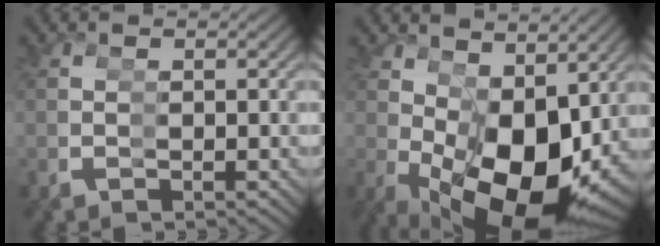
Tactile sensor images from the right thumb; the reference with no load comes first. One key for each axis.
{"total": 14.4, "fx": -2.3, "fy": 8.9, "fz": 11.1, "tx": -0.200, "ty": -0.066, "tz": -0.002}